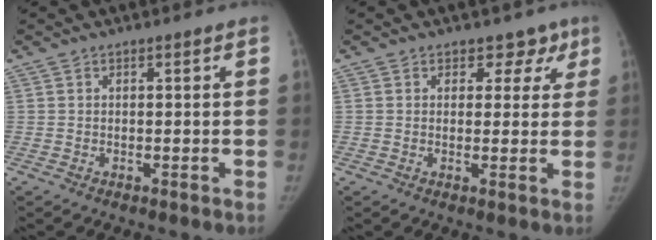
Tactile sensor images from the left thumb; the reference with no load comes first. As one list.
[{"total": 4.3, "force": [2.7, 3.3, 0.7], "torque": [0.029, -0.010, 0.027]}]